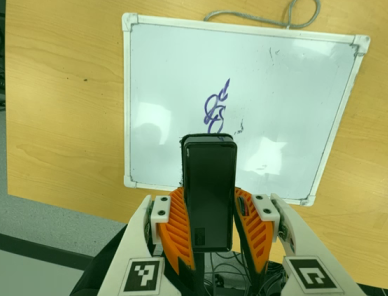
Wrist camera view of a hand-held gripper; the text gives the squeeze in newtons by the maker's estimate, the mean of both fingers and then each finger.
{"total": 10.0, "left": 8.2, "right": 11.8}